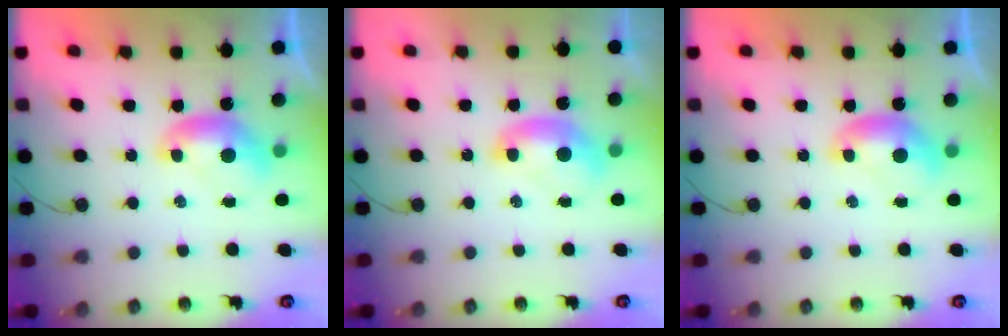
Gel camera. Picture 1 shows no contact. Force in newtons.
{"total": 1.6, "press": 1.6, "slide": 0.2}
{"total": 0.0}